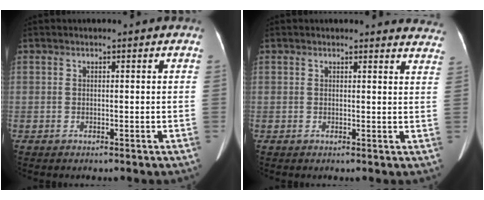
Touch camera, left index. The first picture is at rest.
{"total": 7.0, "force": [6.9, 1.2, 0.4], "torque": [0.029, -0.035, 0.035]}